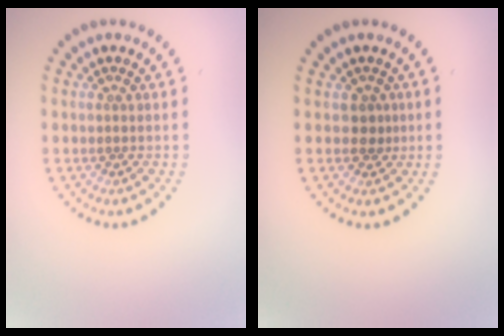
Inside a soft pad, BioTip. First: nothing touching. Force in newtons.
{"total": 1.3, "press": 1.0, "slide": 0.8}